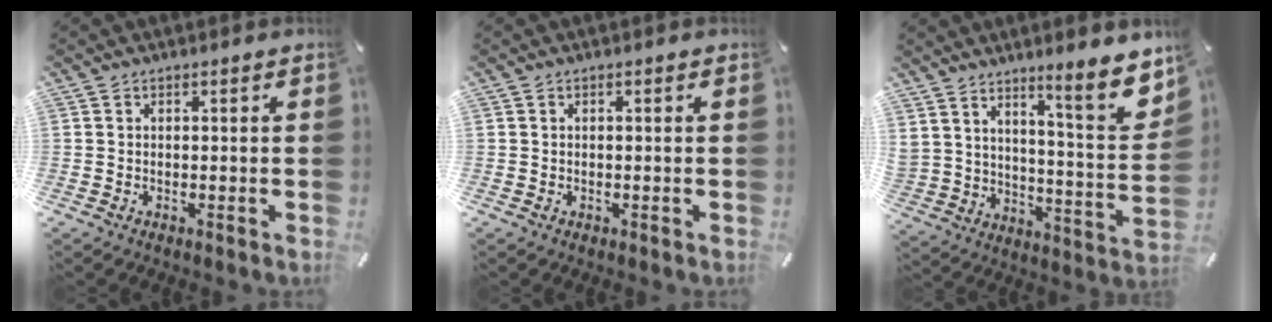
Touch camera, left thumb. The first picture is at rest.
{"total": 0.0}
{"total": 11.6, "force": [9.8, 2.5, 5.8], "torque": [-0.092, -0.088, 0.164]}